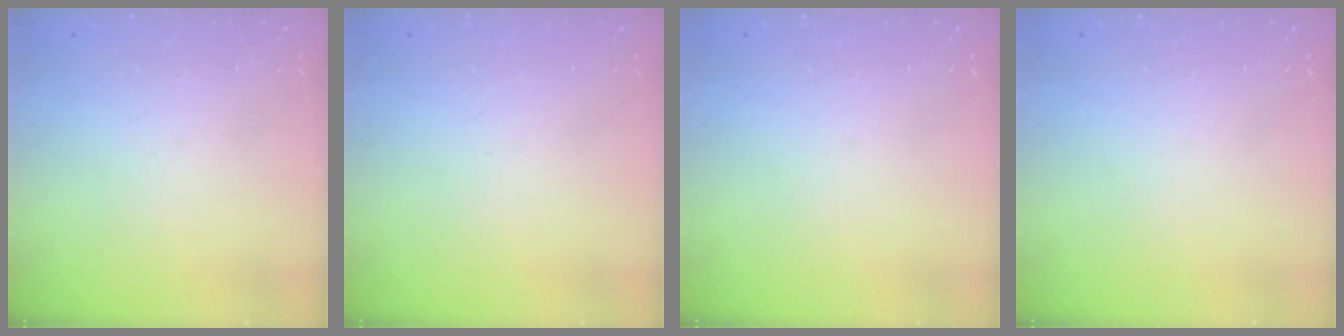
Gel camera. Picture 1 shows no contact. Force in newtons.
{"total": 0.0}
{"total": 0.0}
{"total": 0.0}